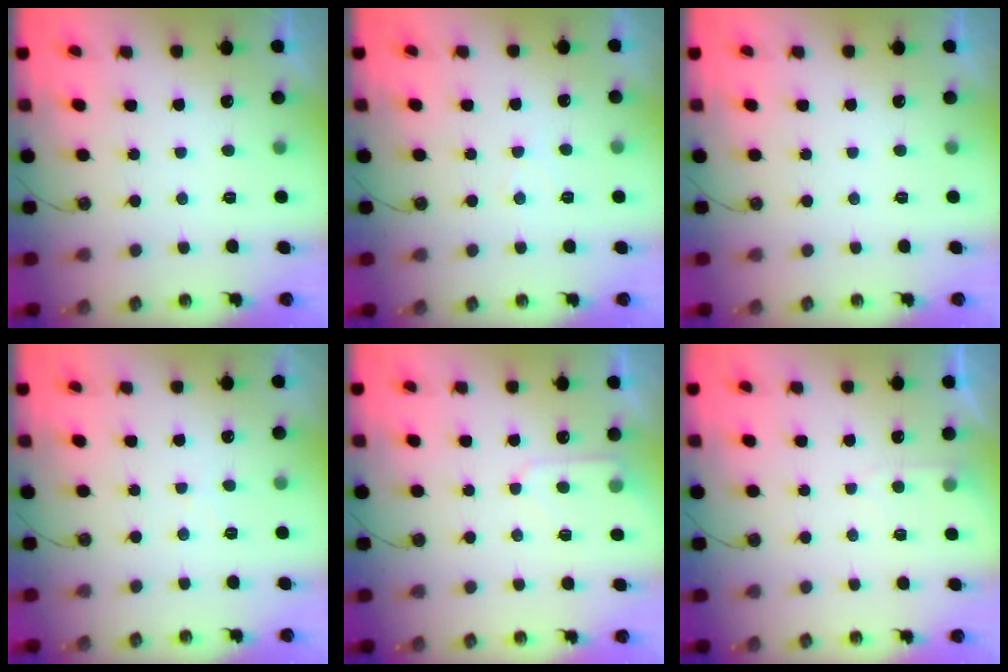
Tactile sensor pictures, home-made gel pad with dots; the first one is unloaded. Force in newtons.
{"total": 3.9, "press": 3.9, "slide": 0.6}
{"total": 0.0}
{"total": 3.9, "press": 3.8, "slide": 0.6}
{"total": 5.4, "press": 5.4, "slide": 0.6}
{"total": 3.6, "press": 3.6, "slide": 0.5}